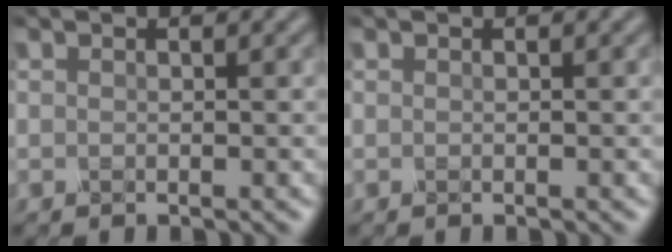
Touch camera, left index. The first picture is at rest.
{"total": 0.0}